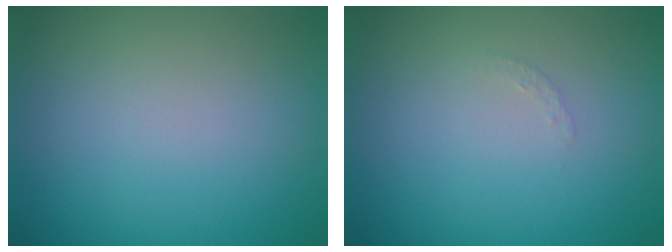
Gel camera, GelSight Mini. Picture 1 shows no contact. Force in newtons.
{"total": 0.7, "press": 0.7, "slide": 0.1}